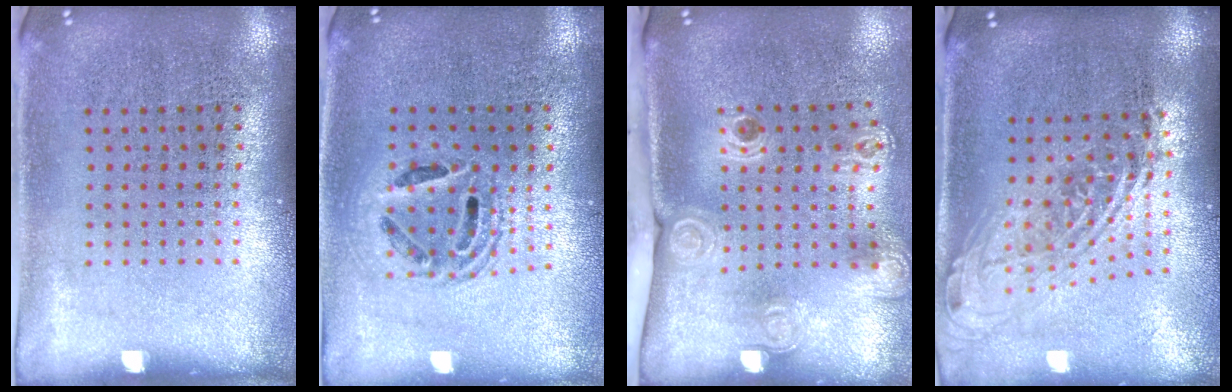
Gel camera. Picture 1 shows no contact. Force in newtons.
{"total": 1.3, "press": 1.2, "slide": 0.5}
{"total": 2.3, "press": 1.6, "slide": 1.6}
{"total": 1.9, "press": 1.5, "slide": 1.3}